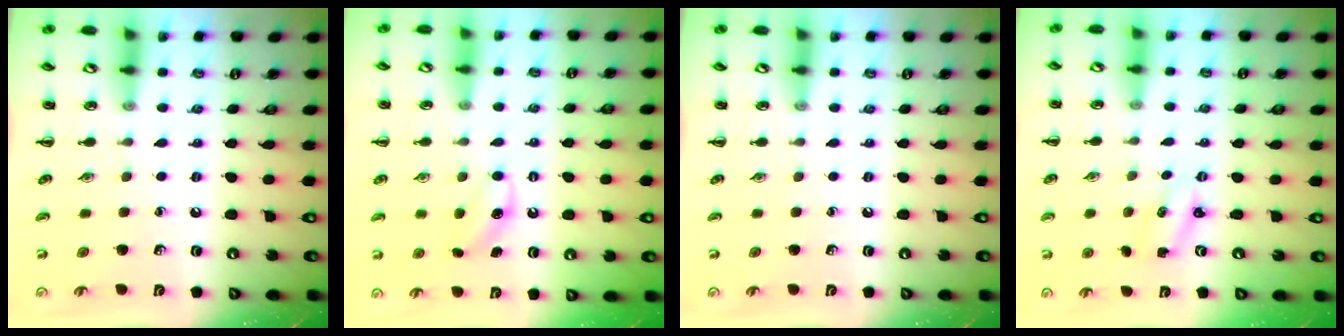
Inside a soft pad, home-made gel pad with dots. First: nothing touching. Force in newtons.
{"total": 4.6, "press": 4.5, "slide": 1.1}
{"total": 0.0}
{"total": 2.3, "press": 2.3, "slide": 0.6}